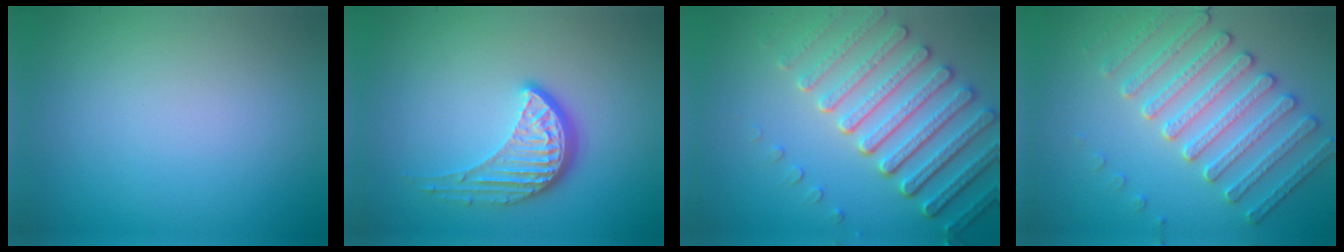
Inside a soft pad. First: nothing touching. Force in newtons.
{"total": 4.0, "press": 2.9, "slide": 2.8}
{"total": 7.6, "press": 5.7, "slide": 5.0}
{"total": 4.5, "press": 4.5, "slide": 0.6}